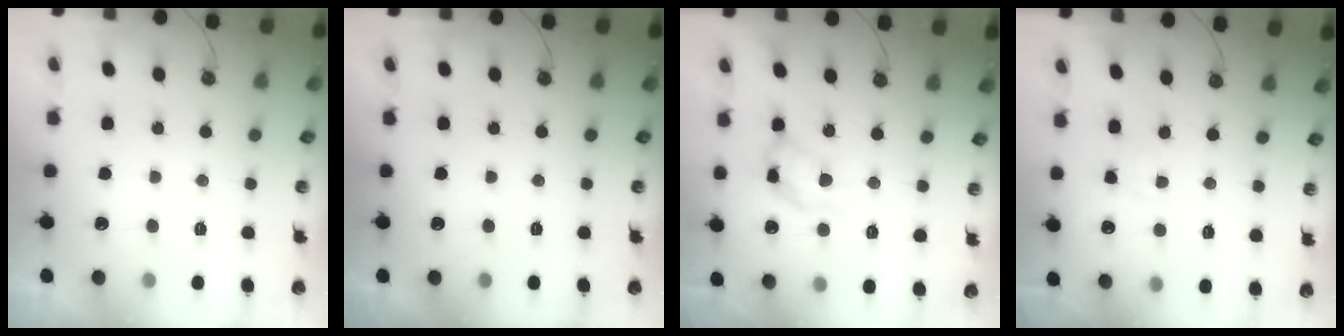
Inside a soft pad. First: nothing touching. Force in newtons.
{"total": 0.0}
{"total": 13.2, "press": 13.2, "slide": 0.6}
{"total": 4.9, "press": 4.9, "slide": 0.6}